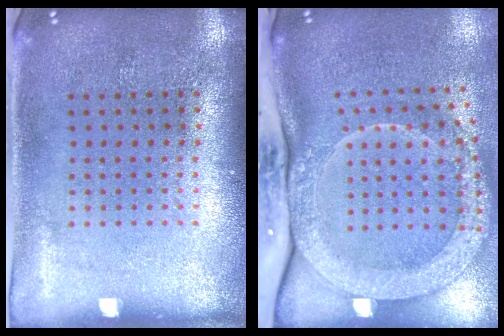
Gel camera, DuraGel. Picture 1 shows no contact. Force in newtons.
{"total": 3.2, "press": 2.3, "slide": 2.3}